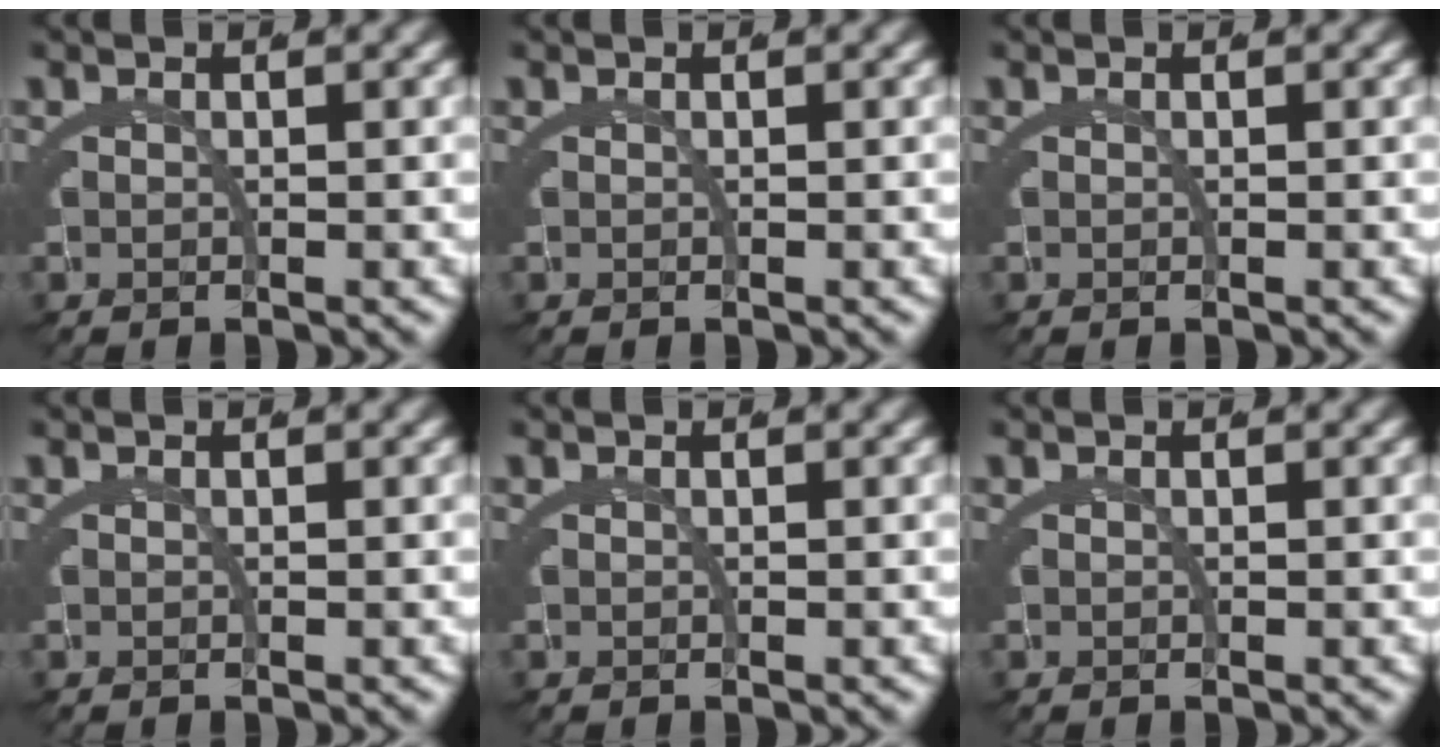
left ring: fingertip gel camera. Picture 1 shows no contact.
{"total": 0.0}
{"total": 0.0}
{"total": 0.0}
{"total": 0.0}
{"total": 0.0}